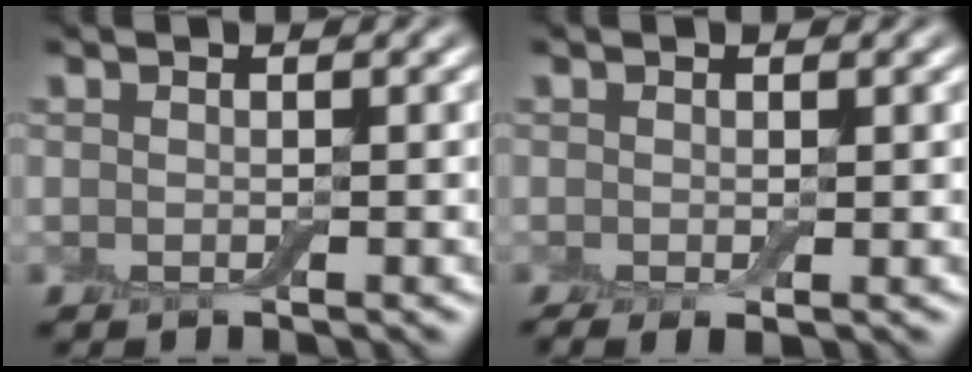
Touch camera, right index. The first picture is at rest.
{"total": 1.4, "force": [-0.4, 0.3, 1.3], "torque": [-0.024, -0.008, -0.008]}